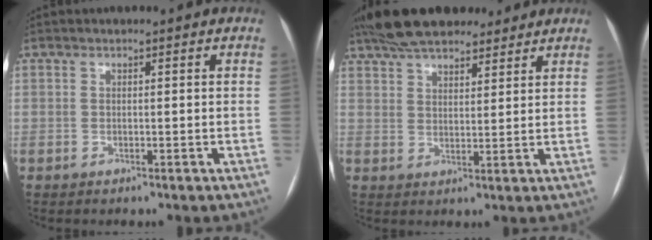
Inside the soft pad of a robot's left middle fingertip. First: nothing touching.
{"total": 14.9, "force": [12.1, 5.3, 6.9], "torque": [-0.126, 0.045, 0.193]}